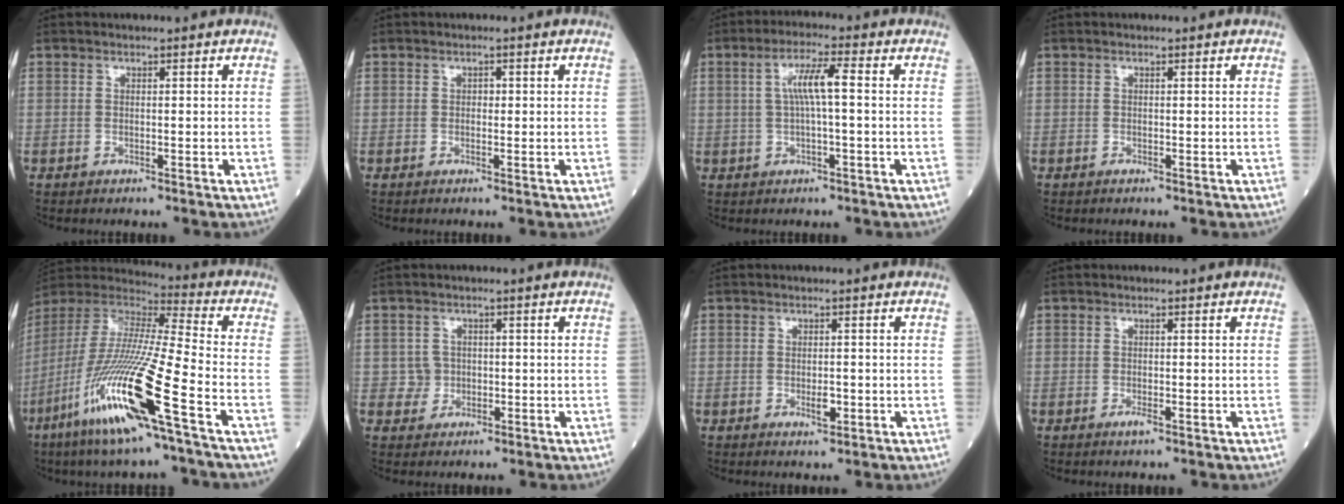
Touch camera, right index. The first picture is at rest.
{"total": 0.7, "force": [0.1, 0.5, 0.5], "torque": [-0.005, 0.002, -0.001]}
{"total": 5.4, "force": [0.6, 0.4, 5.4], "torque": [-0.103, 0.014, 0.011]}
{"total": 0.0}
{"total": 21.5, "force": [-10.1, 0.1, 19.0], "torque": [-0.424, -0.060, -0.204]}
{"total": 2.3, "force": [-0.2, 2.3, 0.3], "torque": [0.003, 0.007, -0.003]}
{"total": 2.6, "force": [-0.8, 0.7, 2.3], "torque": [-0.043, -0.002, -0.010]}
{"total": 1.2, "force": [-0.6, 0.1, 1.0], "torque": [-0.018, -0.002, -0.011]}